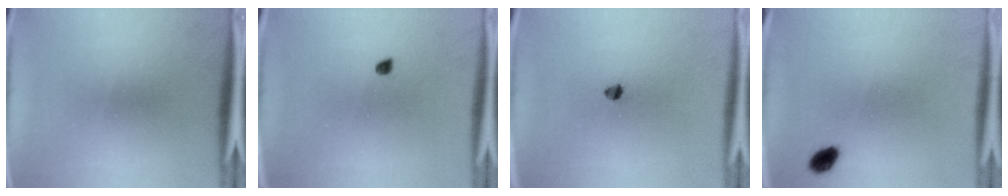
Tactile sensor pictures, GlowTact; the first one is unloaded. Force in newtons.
{"total": 1.0}
{"total": 1.4}
{"total": 2.9}